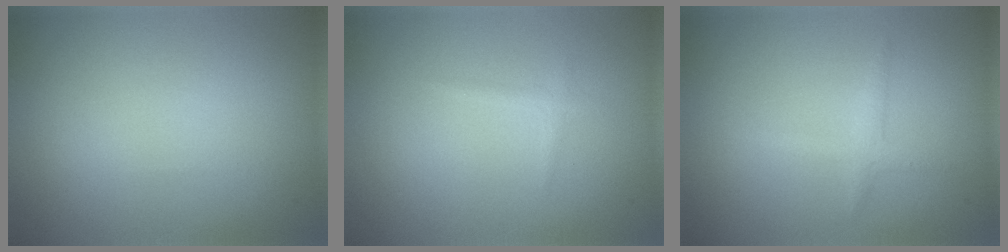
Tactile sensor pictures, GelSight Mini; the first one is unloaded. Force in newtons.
{"total": 0.7, "press": 0.7, "slide": 0.0}
{"total": 0.7, "press": 0.6, "slide": 0.1}